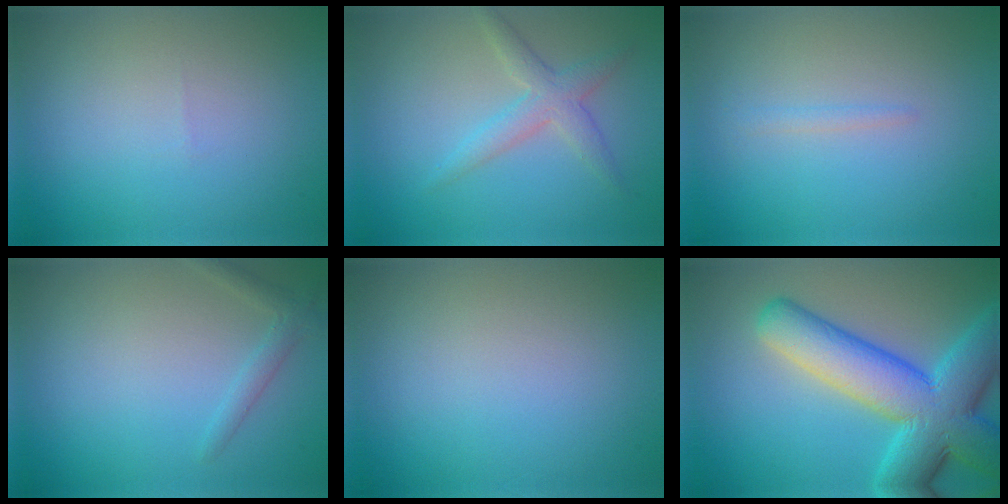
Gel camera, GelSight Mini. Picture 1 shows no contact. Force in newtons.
{"total": 2.7, "press": 2.7, "slide": 0.1}
{"total": 0.8, "press": 0.7, "slide": 0.1}
{"total": 1.4, "press": 1.4, "slide": 0.0}
{"total": 0.0}
{"total": 11.1, "press": 11.1, "slide": 0.5}